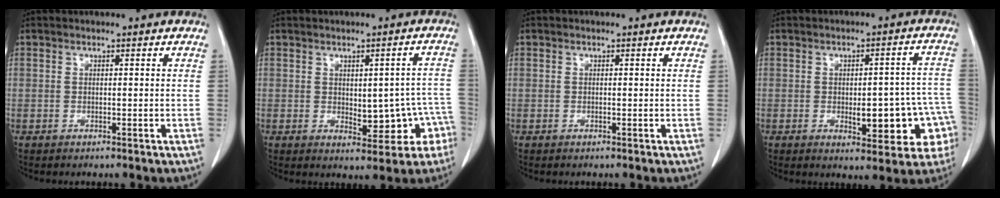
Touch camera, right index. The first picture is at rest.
{"total": 8.5, "force": [-2.3, 4.4, 6.9], "torque": [-0.061, 0.028, -0.018]}
{"total": 0.0}
{"total": 12.4, "force": [-3.3, 4.6, 11.1], "torque": [-0.097, 0.030, -0.029]}